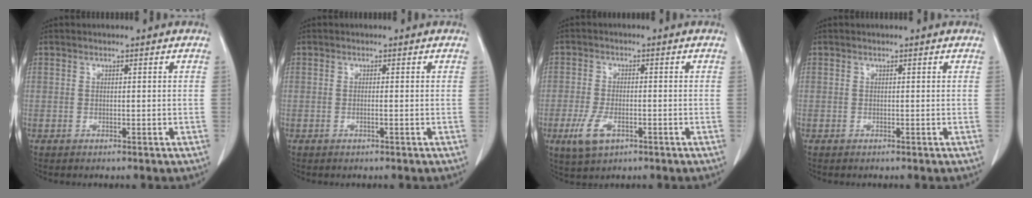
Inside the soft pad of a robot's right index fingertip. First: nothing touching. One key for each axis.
{"total": 0.6, "fx": -0.2, "fy": -0.1, "fz": 0.5, "tx": -0.009, "ty": 0.001, "tz": -0.004}
{"total": 5.3, "fx": -2.4, "fy": 2.6, "fz": 3.9, "tx": -0.089, "ty": -0.007, "tz": -0.040}
{"total": 0.0}